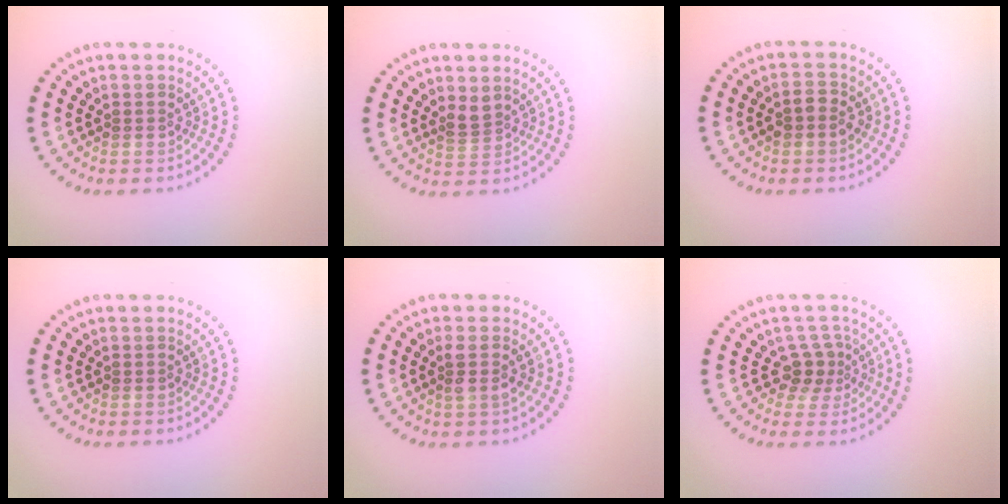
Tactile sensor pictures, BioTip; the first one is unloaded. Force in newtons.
{"total": 1.7, "press": 1.3, "slide": 1.0}
{"total": 1.7, "press": 1.7, "slide": 0.3}
{"total": 0.0}
{"total": 1.5, "press": 1.4, "slide": 0.6}
{"total": 2.4, "press": 1.7, "slide": 1.6}